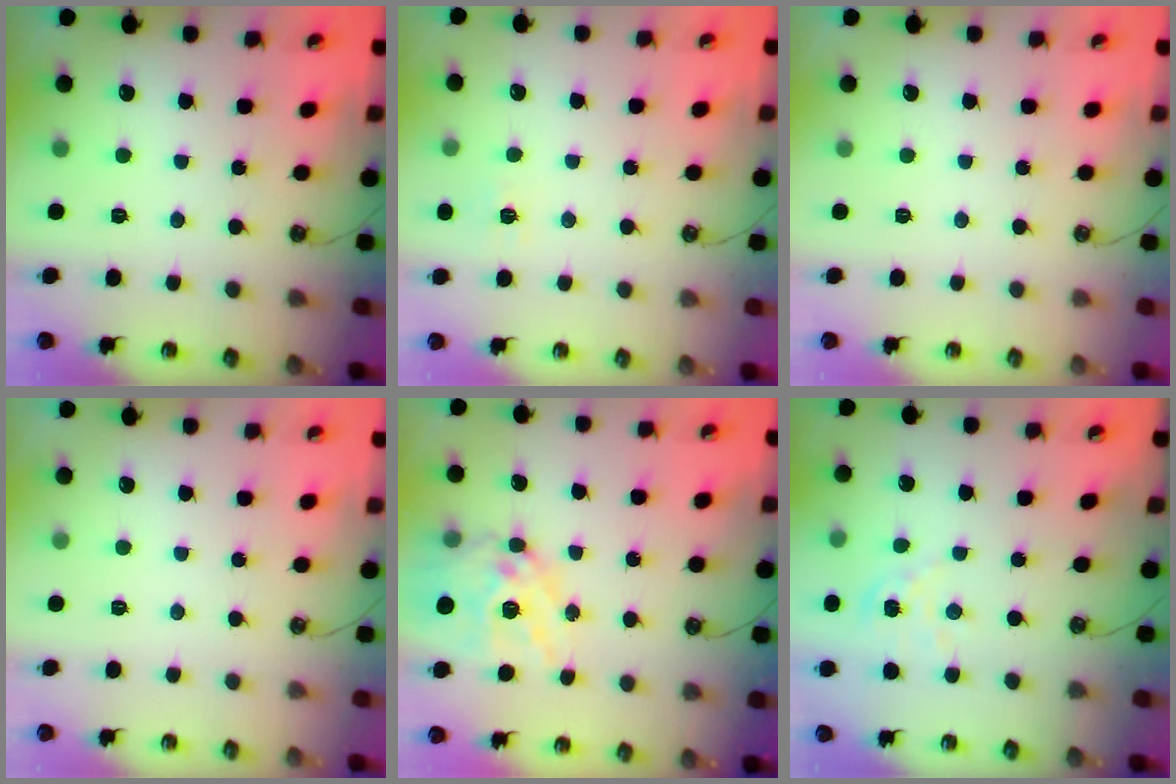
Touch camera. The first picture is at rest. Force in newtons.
{"total": 6.6, "press": 6.6, "slide": 0.5}
{"total": 0.0}
{"total": 0.0}
{"total": 17.1, "press": 17.0, "slide": 1.7}
{"total": 2.9, "press": 2.9, "slide": 0.3}